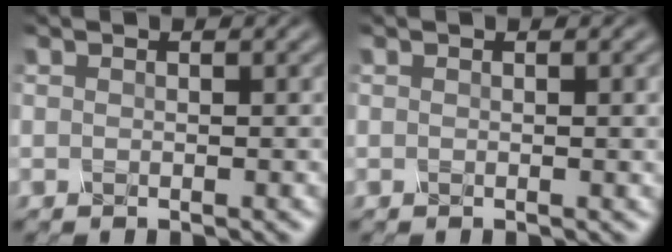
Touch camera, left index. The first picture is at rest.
{"total": 1.6, "force": [0.2, 0.5, 1.5], "torque": [-0.013, 0.003, -0.002]}